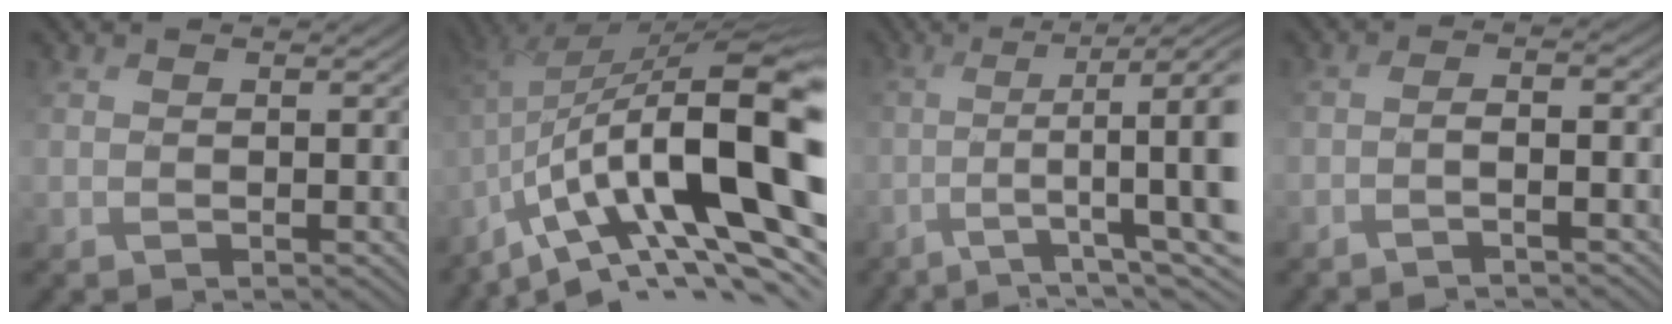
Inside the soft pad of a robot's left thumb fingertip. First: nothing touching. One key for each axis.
{"total": 18.8, "fx": -4.2, "fy": 6.5, "fz": 17.1, "tx": -0.265, "ty": -0.004, "tz": -0.072}
{"total": 10.1, "fx": -2.0, "fy": 3.2, "fz": 9.4, "tx": -0.161, "ty": -0.012, "tz": -0.016}
{"total": 4.8, "fx": -2.1, "fy": 1.1, "fz": 4.1, "tx": -0.054, "ty": -0.004, "tz": -0.041}